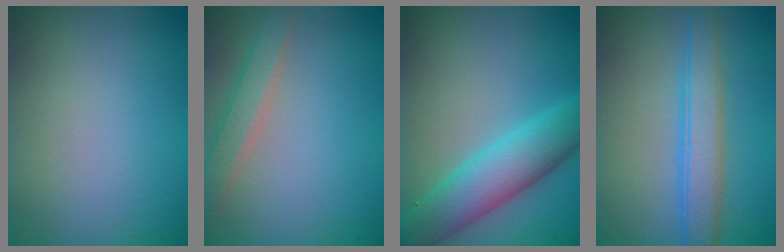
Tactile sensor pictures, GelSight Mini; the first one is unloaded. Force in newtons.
{"total": 2.7, "press": 2.7, "slide": 0.1}
{"total": 6.2, "press": 6.2, "slide": 0.1}
{"total": 3.9, "press": 3.9, "slide": 0.1}